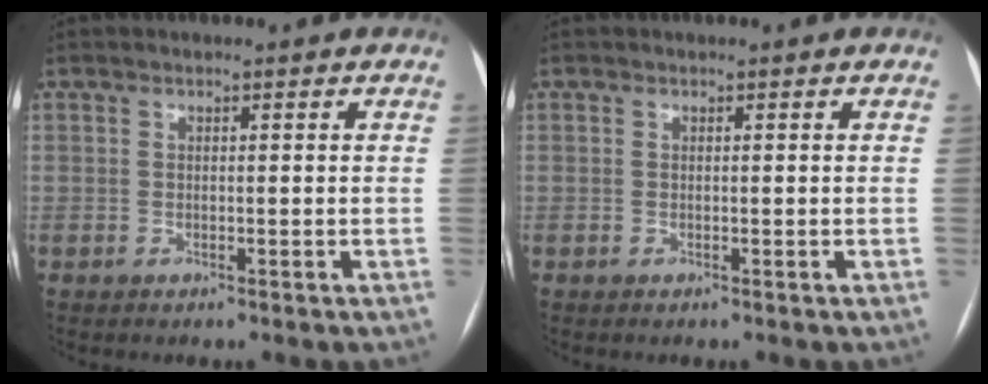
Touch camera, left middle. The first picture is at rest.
{"total": 0.0}